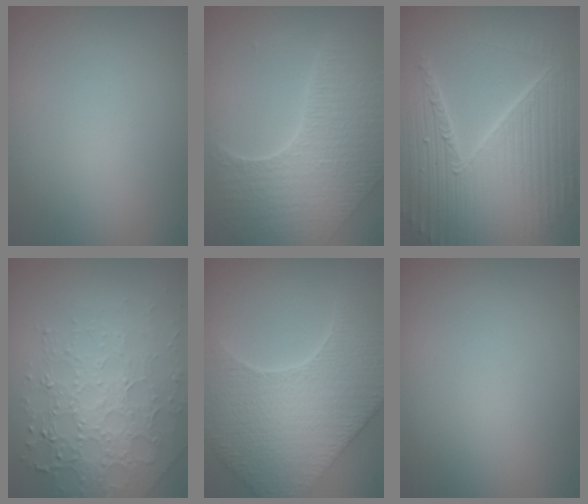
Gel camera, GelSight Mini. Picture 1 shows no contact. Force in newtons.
{"total": 7.6, "press": 5.5, "slide": 5.2}
{"total": 10.0, "press": 6.3, "slide": 7.8}
{"total": 6.7, "press": 4.9, "slide": 4.5}
{"total": 6.2, "press": 5.6, "slide": 2.7}
{"total": 0.0}